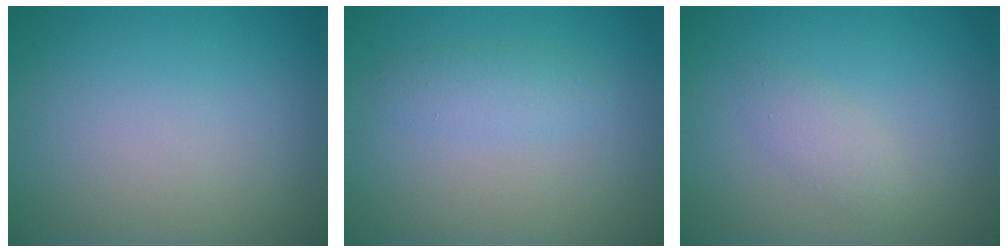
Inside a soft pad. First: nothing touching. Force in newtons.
{"total": 1.6, "press": 1.6, "slide": 0.0}
{"total": 1.4, "press": 1.4, "slide": 0.1}